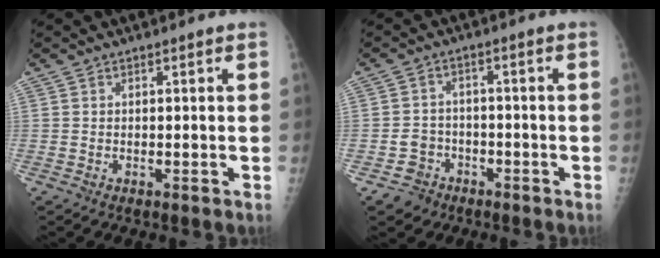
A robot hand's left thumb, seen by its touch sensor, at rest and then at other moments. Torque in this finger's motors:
{"motor_torque": [-0.01, 0.01, 0.04, 0.04, 0.00]}